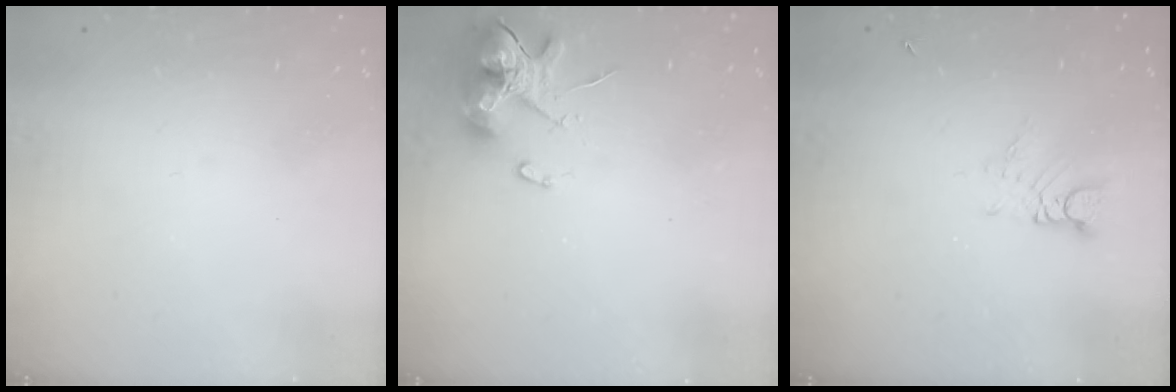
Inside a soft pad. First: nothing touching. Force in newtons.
{"total": 11.8, "press": 11.7, "slide": 1.8}
{"total": 3.2, "press": 3.1, "slide": 0.3}